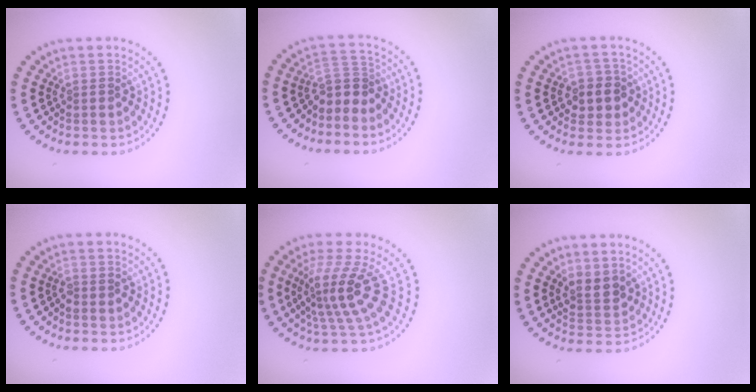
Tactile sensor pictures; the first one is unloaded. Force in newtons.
{"total": 2.8, "press": 2.0, "slide": 1.9}
{"total": 2.7, "press": 2.5, "slide": 0.8}
{"total": 0.8, "press": 0.8, "slide": 0.2}
{"total": 4.4, "press": 3.2, "slide": 3.0}
{"total": 2.5, "press": 2.3, "slide": 1.1}